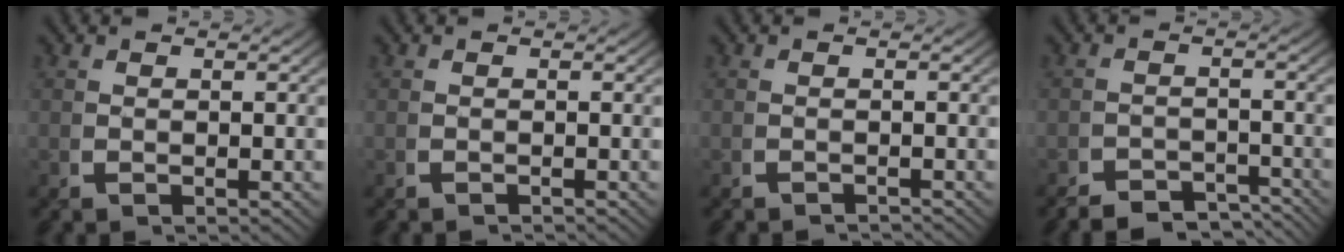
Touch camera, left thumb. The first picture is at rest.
{"total": 0.9, "force": [-0.9, 0.0, -0.2], "torque": [0.001, -0.001, -0.014]}
{"total": 1.7, "force": [-1.6, 0.0, -0.2], "torque": [0.003, -0.003, -0.026]}
{"total": 4.4, "force": [-4.1, 1.3, 0.8], "torque": [0.007, -0.015, -0.071]}